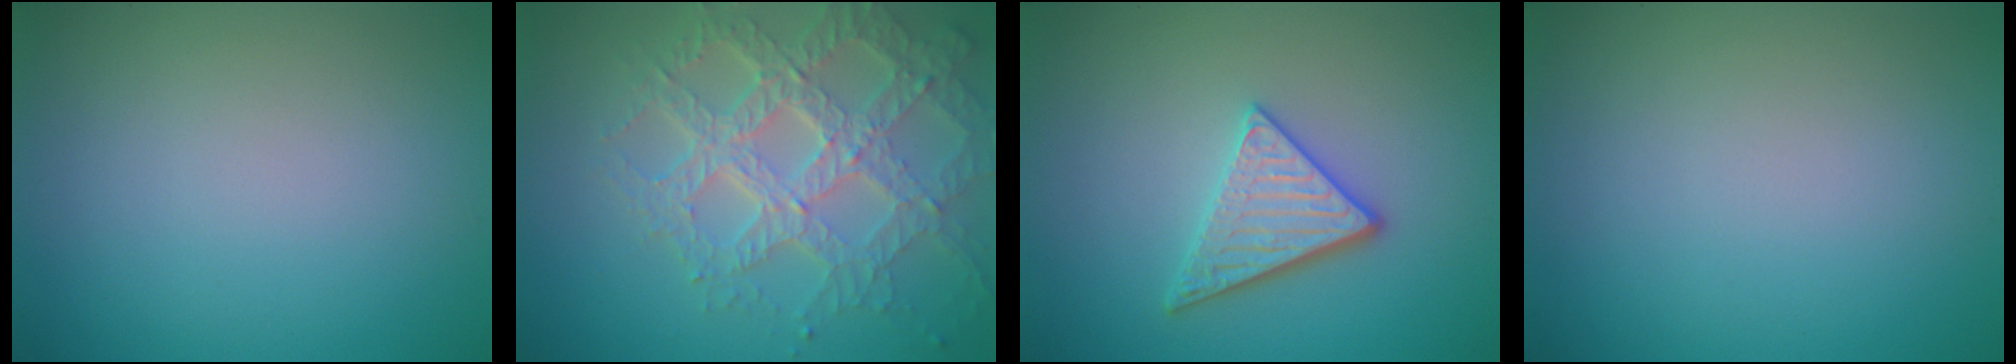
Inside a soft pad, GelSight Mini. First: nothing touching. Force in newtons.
{"total": 7.0, "press": 5.0, "slide": 4.9}
{"total": 3.3, "press": 3.0, "slide": 1.5}
{"total": 0.0}